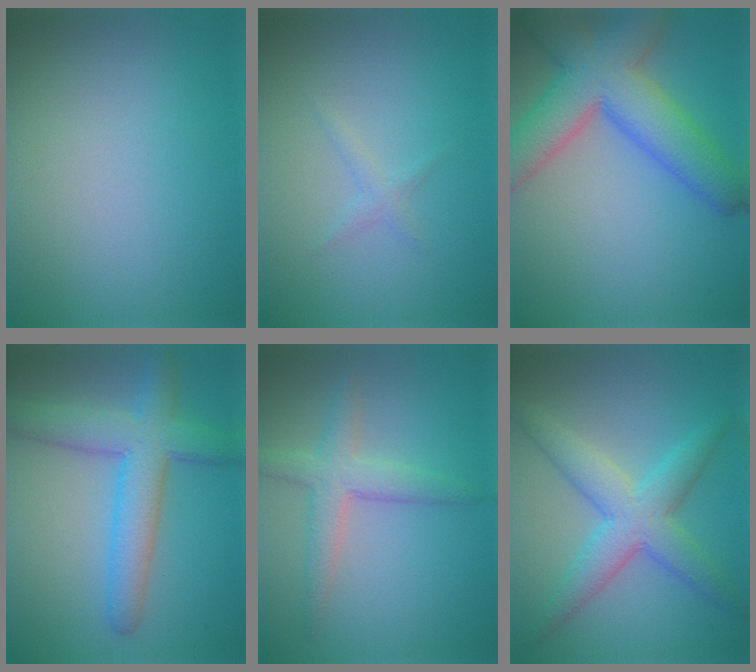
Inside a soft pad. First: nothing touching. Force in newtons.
{"total": 1.0, "press": 1.0, "slide": 0.1}
{"total": 9.2, "press": 9.2, "slide": 0.5}
{"total": 6.3, "press": 6.3, "slide": 0.3}
{"total": 3.2, "press": 3.2, "slide": 0.1}
{"total": 5.4, "press": 5.4, "slide": 0.2}